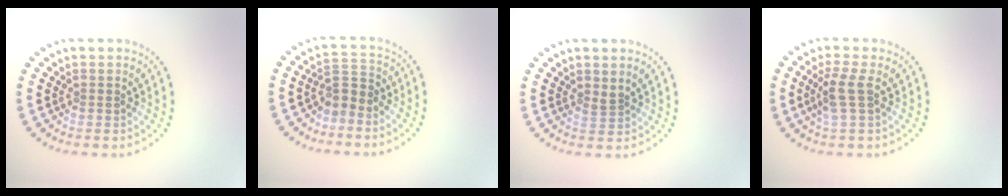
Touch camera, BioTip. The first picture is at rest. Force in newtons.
{"total": 2.3, "press": 1.5, "slide": 1.7}
{"total": 0.7, "press": 0.5, "slide": 0.6}
{"total": 2.4, "press": 2.0, "slide": 1.3}